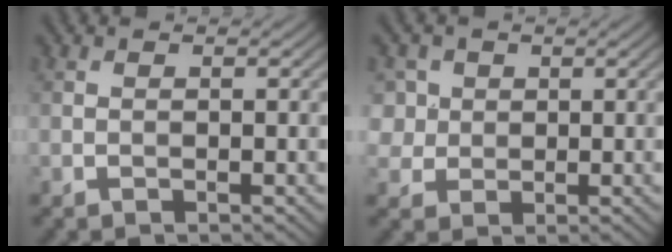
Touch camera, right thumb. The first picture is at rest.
{"total": 4.7, "force": [1.6, 4.1, 1.6], "torque": [-0.069, 0.002, 0.032]}